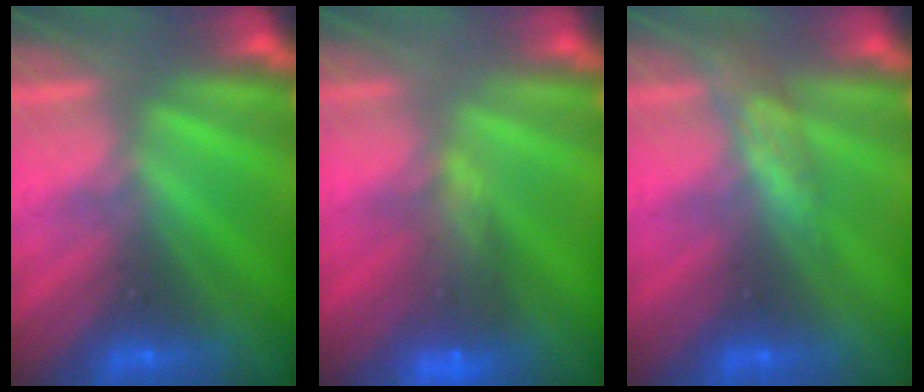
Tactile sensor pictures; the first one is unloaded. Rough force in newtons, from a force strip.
{"total": 5.6}
{"total": 2.9}